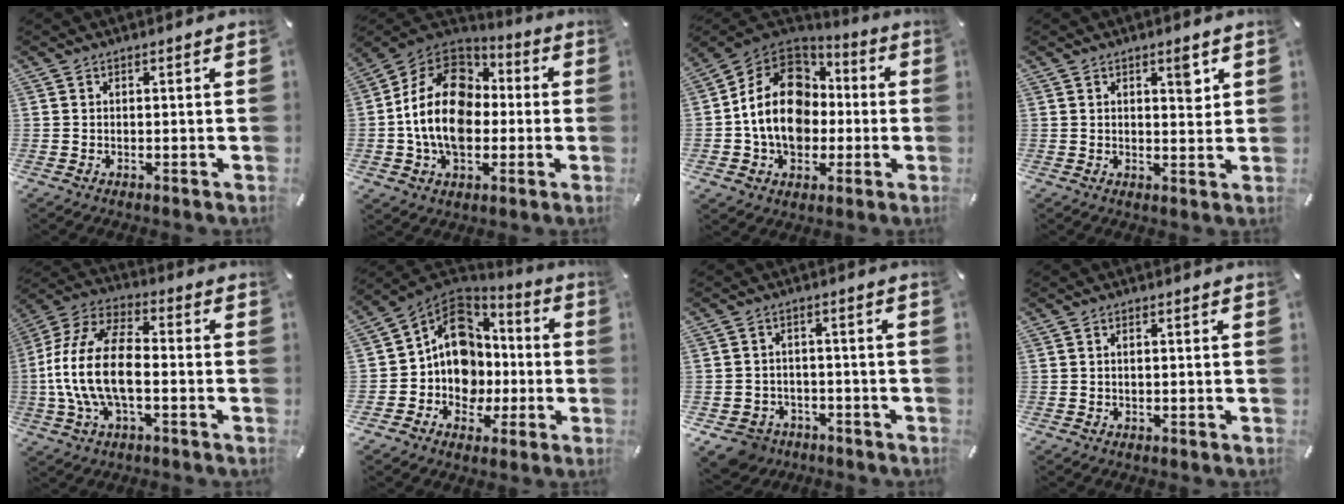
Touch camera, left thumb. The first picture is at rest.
{"total": 18.3, "force": [-1.3, 13.8, 12.0], "torque": [-0.259, 0.018, -0.027]}
{"total": 17.0, "force": [-1.3, 13.9, 9.6], "torque": [-0.196, 0.024, -0.021]}
{"total": 4.7, "force": [2.2, 1.8, 3.8], "torque": [-0.038, -0.015, 0.029]}
{"total": 16.4, "force": [-2.8, 8.7, 13.5], "torque": [-0.294, 0.003, -0.054]}
{"total": 13.6, "force": [-0.3, 12.5, 5.4], "torque": [-0.114, -0.006, 0.004]}
{"total": 5.5, "force": [-3.4, 4.1, 1.3], "torque": [-0.040, 0.018, -0.067]}
{"total": 1.0, "force": [0.1, 0.4, 0.9], "torque": [-0.018, 0.003, 0.000]}